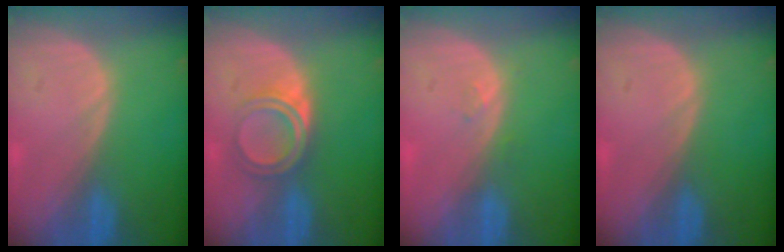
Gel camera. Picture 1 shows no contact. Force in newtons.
{"total": 5.0, "press": 4.3, "slide": 2.6}
{"total": 1.1, "press": 1.0, "slide": 0.4}
{"total": 0.0}